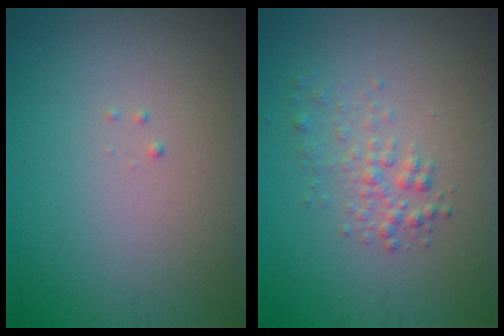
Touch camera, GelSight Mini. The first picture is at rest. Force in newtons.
{"total": 1.8, "press": 1.8, "slide": 0.1}